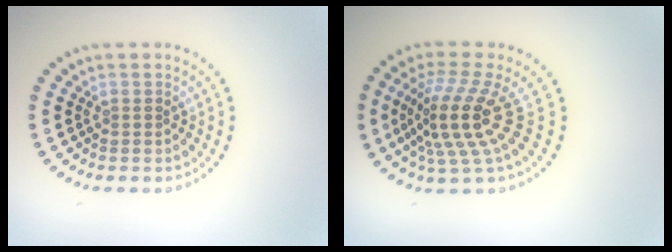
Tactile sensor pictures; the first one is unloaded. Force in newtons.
{"total": 5.2, "press": 3.6, "slide": 3.7}